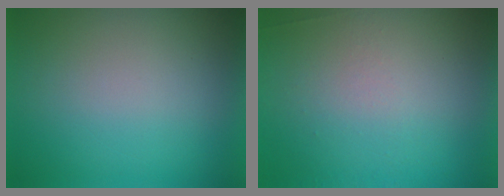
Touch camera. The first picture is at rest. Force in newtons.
{"total": 6.8}